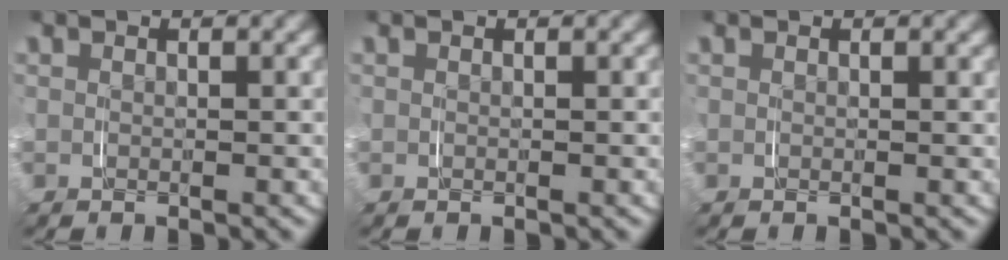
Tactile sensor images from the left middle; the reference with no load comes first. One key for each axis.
{"total": 0.0}
{"total": 0.0}